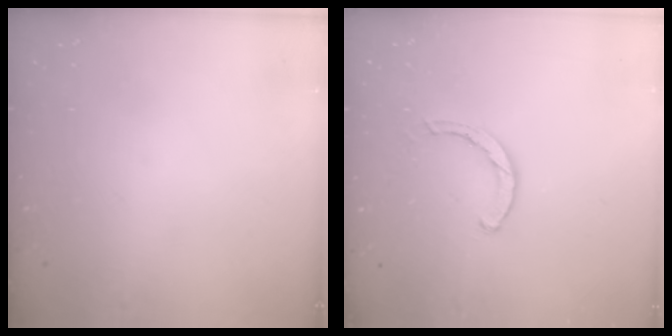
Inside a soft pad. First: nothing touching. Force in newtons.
{"total": 2.4, "press": 2.4, "slide": 0.1}